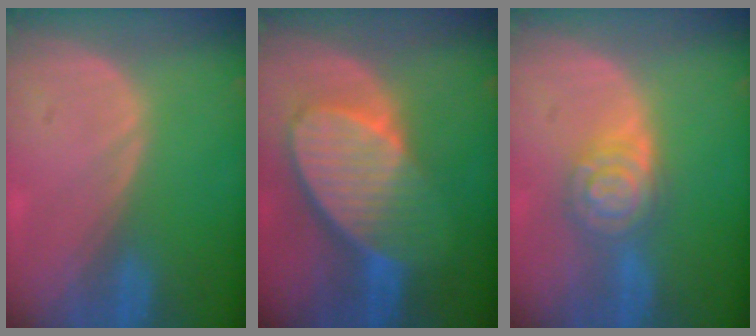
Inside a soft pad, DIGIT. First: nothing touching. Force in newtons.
{"total": 10.0, "press": 8.7, "slide": 4.8}
{"total": 6.5, "press": 6.5, "slide": 0.5}